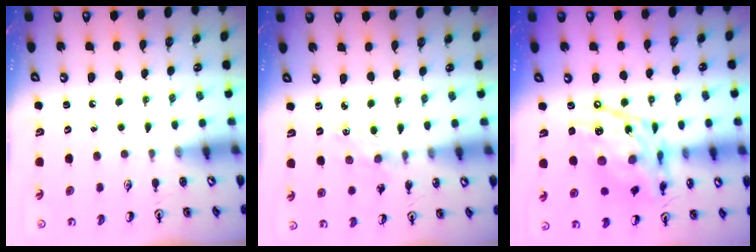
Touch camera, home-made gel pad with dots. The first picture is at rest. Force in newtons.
{"total": 1.4, "press": 1.4, "slide": 0.2}
{"total": 18.2, "press": 18.1, "slide": 1.4}